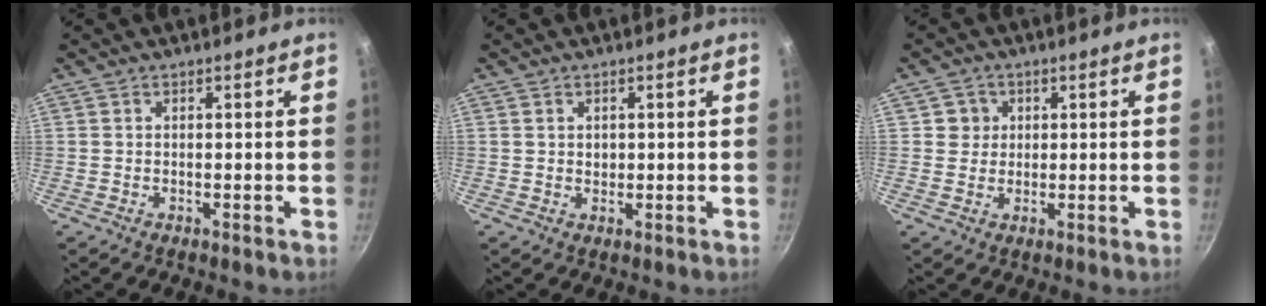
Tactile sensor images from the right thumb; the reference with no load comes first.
{"total": 1.5, "force": [0.4, 1.2, 0.7], "torque": [-0.007, 0.000, 0.006]}
{"total": 3.4, "force": [0.8, 3.3, 0.5], "torque": [0.019, 0.005, 0.007]}